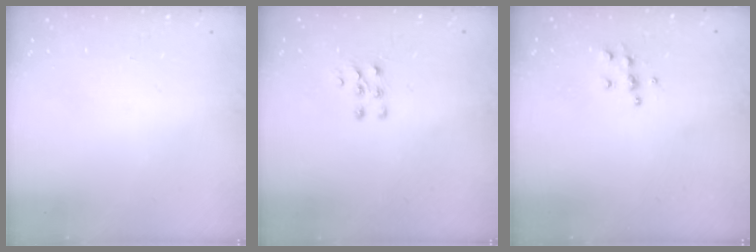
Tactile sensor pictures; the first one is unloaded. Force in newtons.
{"total": 5.5, "press": 5.4, "slide": 1.1}
{"total": 5.6, "press": 5.6, "slide": 0.6}